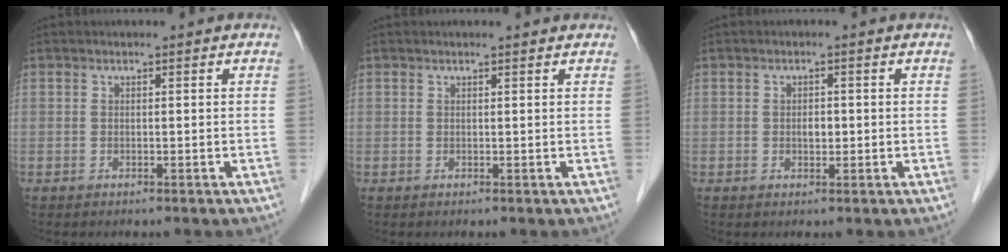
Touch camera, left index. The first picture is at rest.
{"total": 1.5, "force": [1.4, 0.0, 0.5], "torque": [-0.011, 0.008, 0.017]}
{"total": 1.5, "force": [-0.1, 1.0, 1.2], "torque": [-0.019, 0.002, -0.001]}